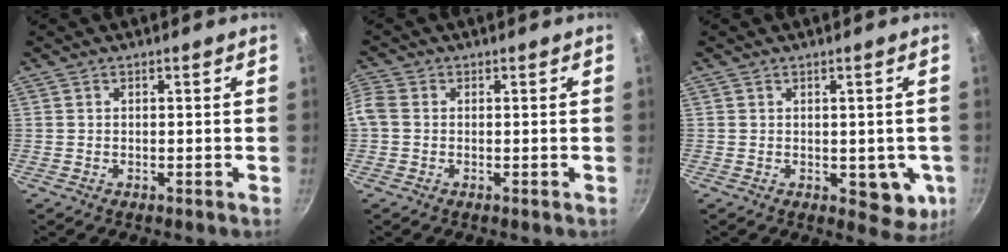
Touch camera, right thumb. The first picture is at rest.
{"total": 3.2, "force": [-0.4, 2.6, 1.9], "torque": [-0.045, 0.005, -0.018]}
{"total": 6.7, "force": [-0.8, 4.1, 5.3], "torque": [-0.034, -0.004, -0.002]}